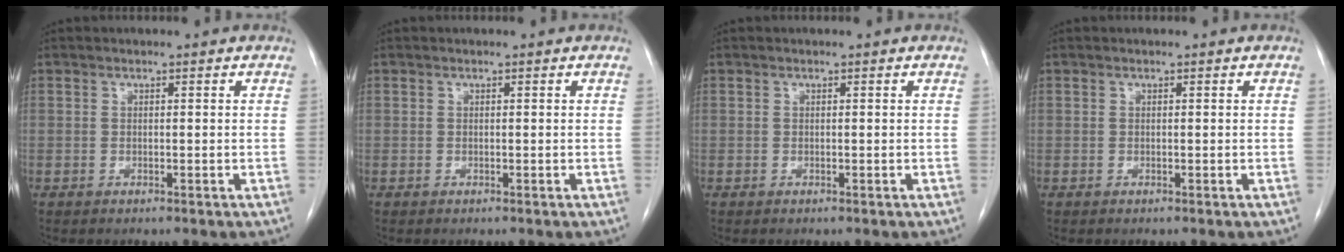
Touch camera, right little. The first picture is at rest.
{"total": 0.0}
{"total": 0.0}
{"total": 0.0}